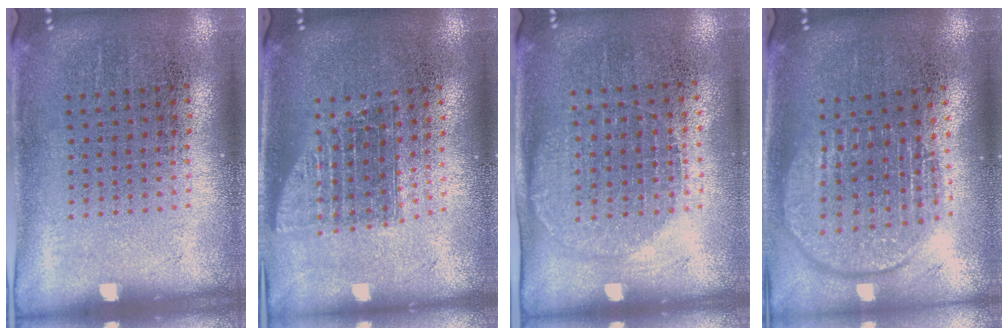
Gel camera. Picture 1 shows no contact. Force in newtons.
{"total": 1.4, "press": 1.2, "slide": 0.8}
{"total": 1.1, "press": 1.0, "slide": 0.5}
{"total": 1.8, "press": 1.5, "slide": 1.0}